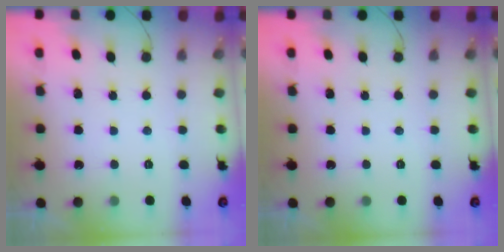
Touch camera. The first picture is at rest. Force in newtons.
{"total": 0.0}